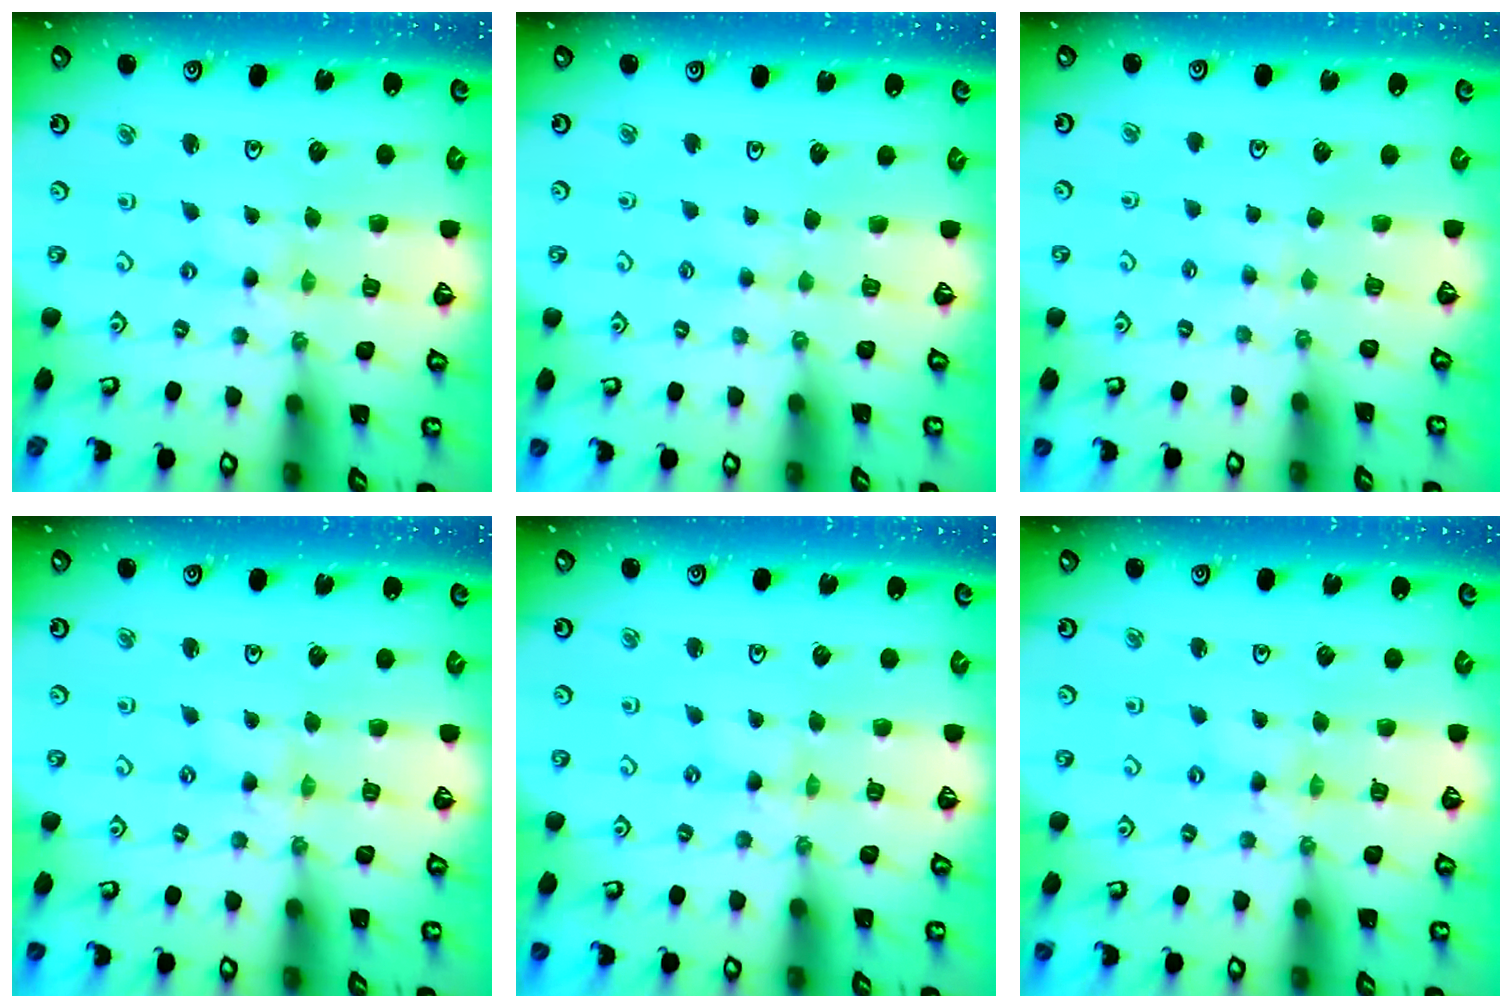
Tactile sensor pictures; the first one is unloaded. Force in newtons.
{"total": 2.0, "press": 1.9, "slide": 0.4}
{"total": 2.6, "press": 2.5, "slide": 0.5}
{"total": 0.0}
{"total": 0.0}
{"total": 1.7, "press": 1.7, "slide": 0.2}